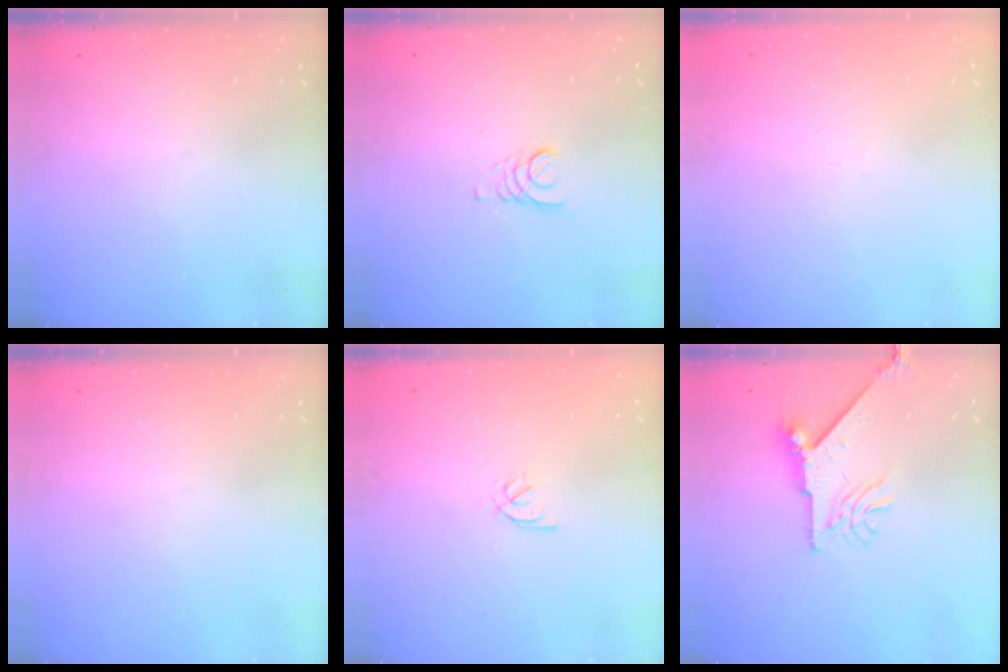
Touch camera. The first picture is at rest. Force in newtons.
{"total": 2.7, "press": 2.7, "slide": 0.3}
{"total": 0.0}
{"total": 0.0}
{"total": 2.1, "press": 2.0, "slide": 0.7}
{"total": 8.3, "press": 8.2, "slide": 0.8}